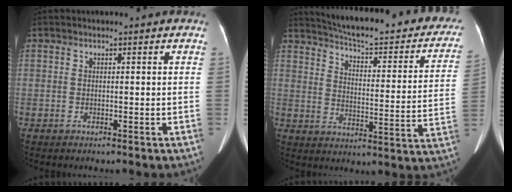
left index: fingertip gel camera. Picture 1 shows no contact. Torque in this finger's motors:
{"motor_torque": [0.56, -0.95, 0.01, 0.04]}